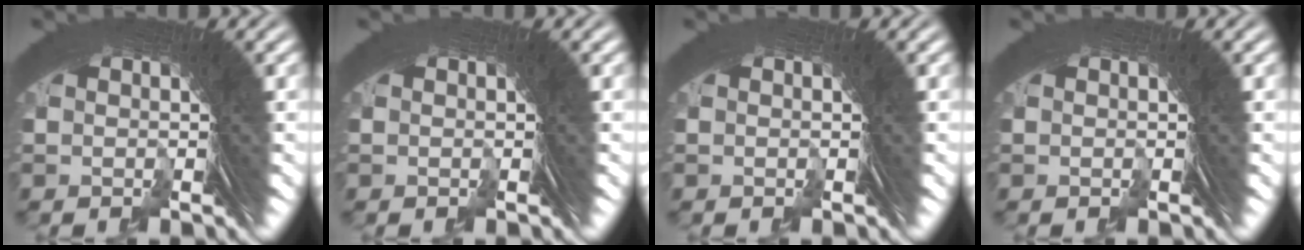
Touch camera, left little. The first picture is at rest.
{"total": 0.0}
{"total": 0.0}
{"total": 0.0}